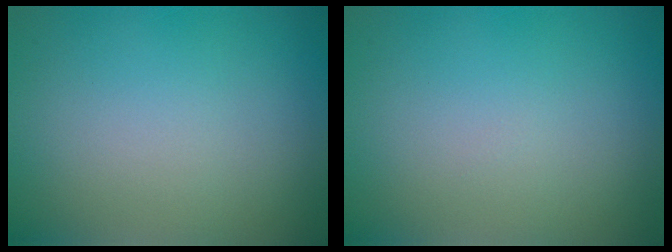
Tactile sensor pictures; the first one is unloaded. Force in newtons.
{"total": 0.0}